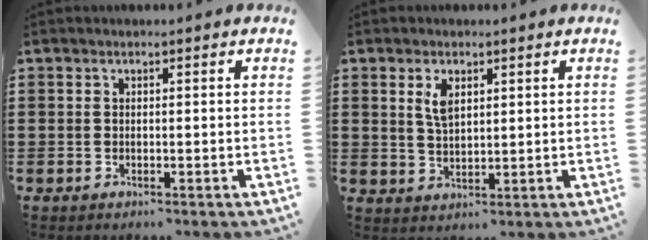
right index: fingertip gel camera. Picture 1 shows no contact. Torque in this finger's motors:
{"motor_torque": [0.20, -0.11, 0.09, 0.05]}